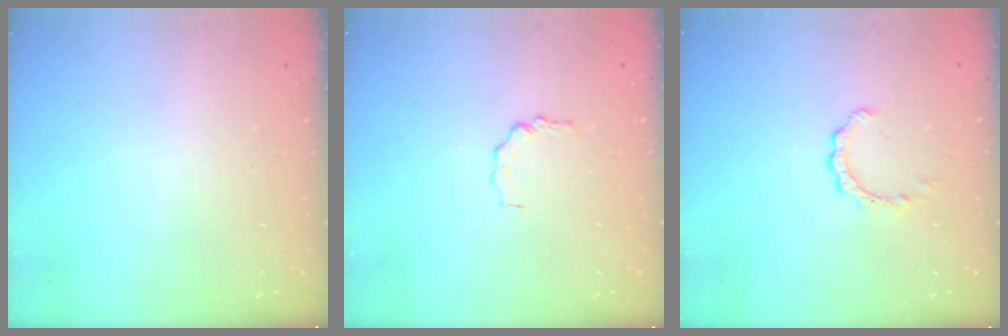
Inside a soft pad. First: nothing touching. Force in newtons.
{"total": 2.1, "press": 2.1, "slide": 0.3}
{"total": 2.7, "press": 2.7, "slide": 0.0}